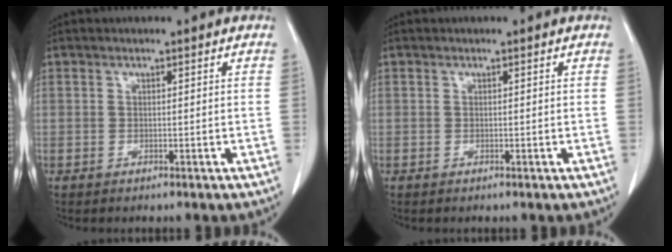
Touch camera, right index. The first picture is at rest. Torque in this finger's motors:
{"motor_torque": [-0.06, 0.07, 0.00, 0.00]}